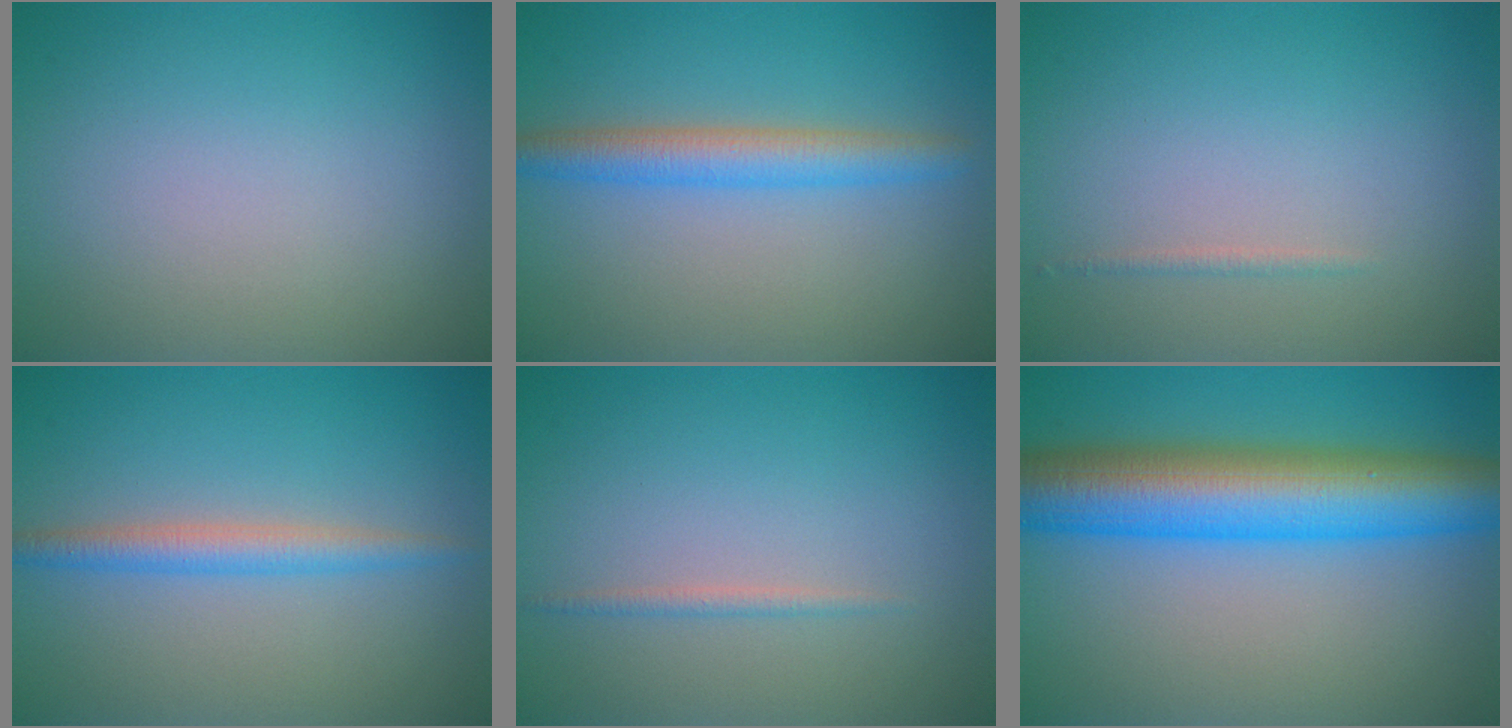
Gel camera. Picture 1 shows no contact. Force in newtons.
{"total": 3.7, "press": 3.7, "slide": 0.1}
{"total": 0.6, "press": 0.6, "slide": 0.0}
{"total": 2.5, "press": 2.5, "slide": 0.1}
{"total": 0.8, "press": 0.8, "slide": 0.0}
{"total": 10.5, "press": 10.4, "slide": 0.2}